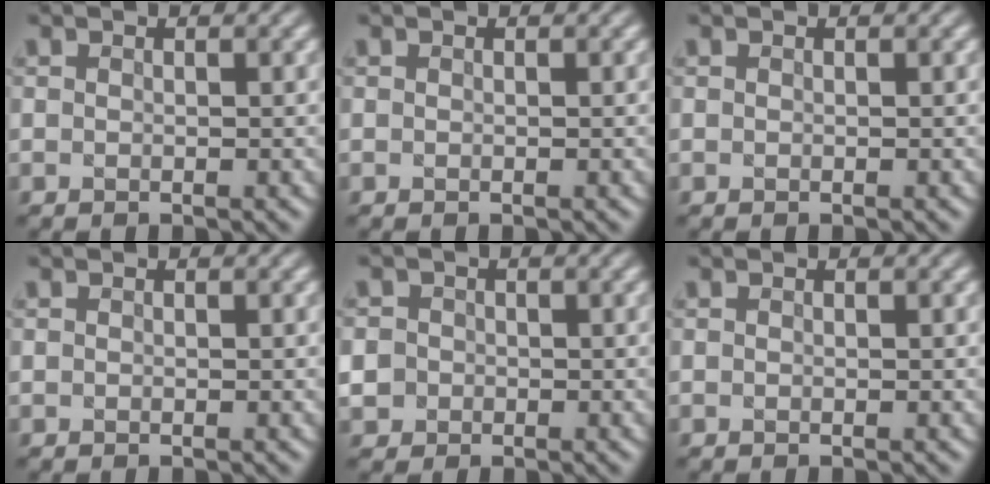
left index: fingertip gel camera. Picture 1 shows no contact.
{"total": 0.0}
{"total": 0.0}
{"total": 0.0}
{"total": 6.5, "force": [-2.5, 5.8, 1.7], "torque": [-0.046, -0.014, -0.074]}
{"total": 0.0}